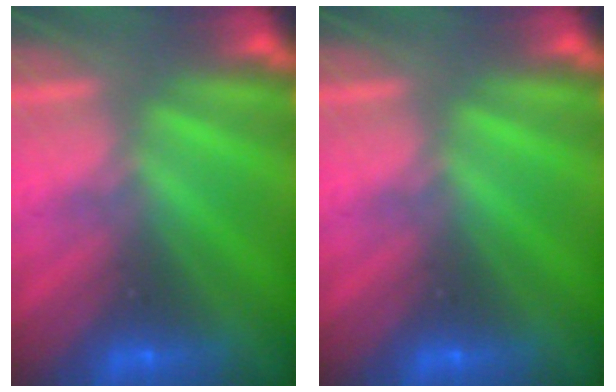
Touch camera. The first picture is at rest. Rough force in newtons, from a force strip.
{"total": 0.0}